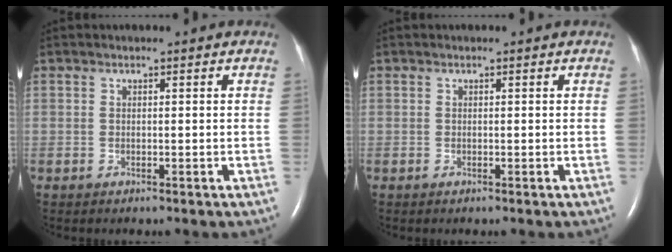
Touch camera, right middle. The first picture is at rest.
{"total": 0.0}